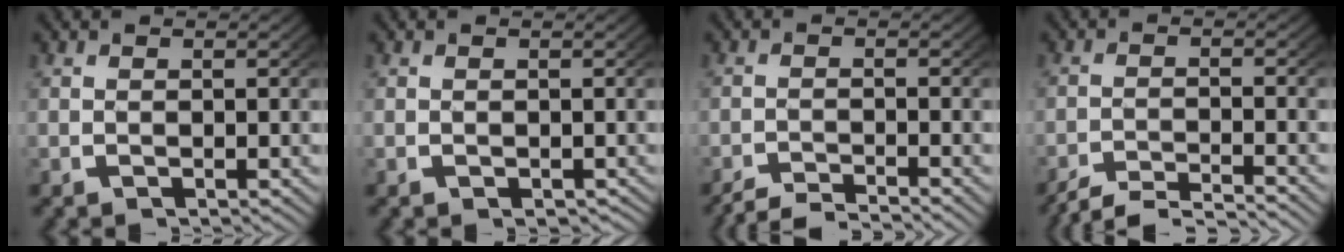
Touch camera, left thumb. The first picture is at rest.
{"total": 0.7, "force": [-0.5, 0.4, 0.3], "torque": [-0.004, -0.004, -0.004]}
{"total": 3.2, "force": [-3.0, 0.6, 0.9], "torque": [-0.015, -0.008, -0.055]}
{"total": 5.2, "force": [-4.7, 1.4, 1.8], "torque": [-0.030, -0.013, -0.078]}